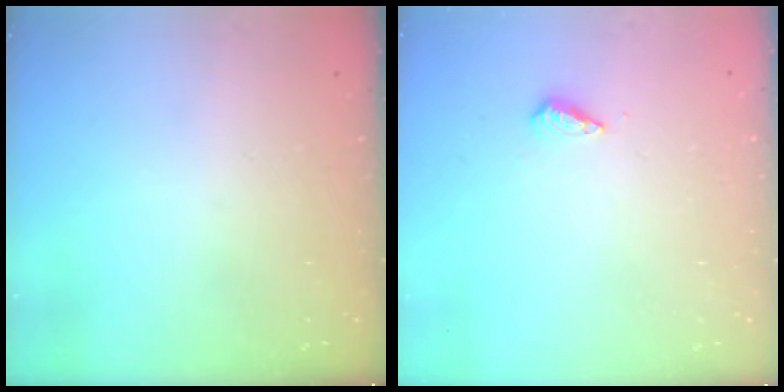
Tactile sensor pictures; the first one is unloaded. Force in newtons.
{"total": 4.2, "press": 4.1, "slide": 1.0}